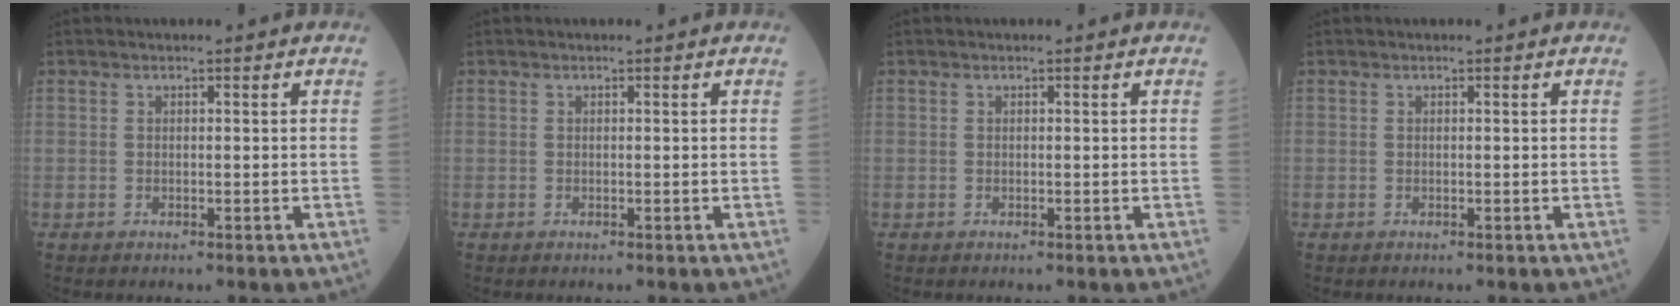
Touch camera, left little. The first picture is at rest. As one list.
[{"total": 0.0}, {"total": 0.0}, {"total": 0.0}]